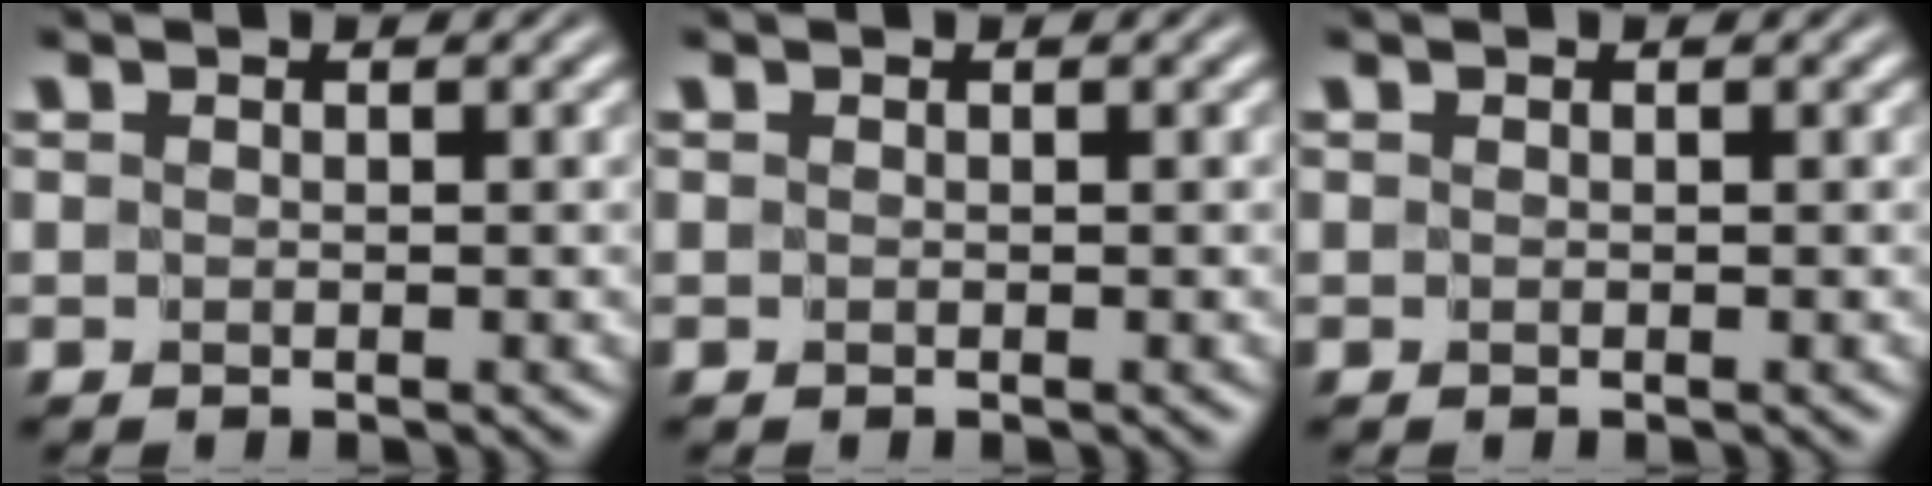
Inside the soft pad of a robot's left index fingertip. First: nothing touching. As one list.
[{"total": 0.0}, {"total": 0.0}]